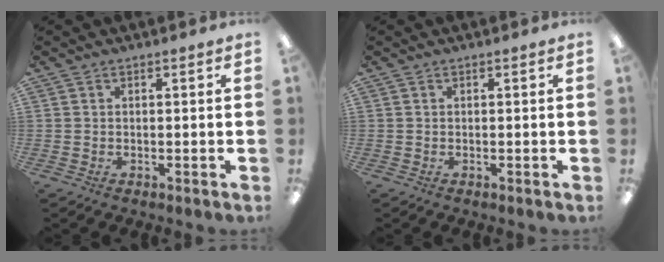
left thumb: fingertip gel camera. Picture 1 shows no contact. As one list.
[{"total": 0.0}]